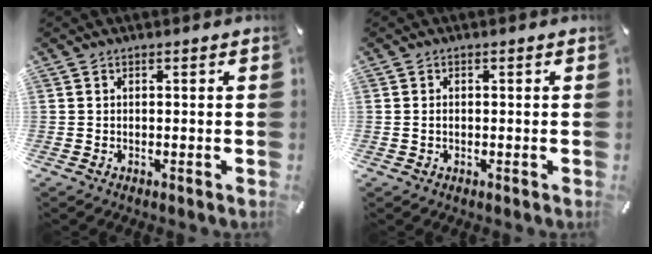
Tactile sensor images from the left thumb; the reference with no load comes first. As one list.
[{"total": 1.0, "force": [-0.1, 0.7, 0.7], "torque": [-0.015, 0.002, -0.003]}]